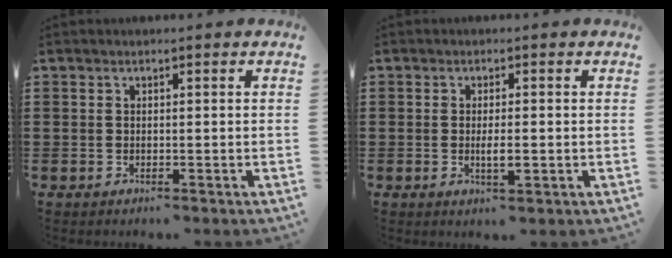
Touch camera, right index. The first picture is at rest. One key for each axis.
{"total": 2.7, "fx": -0.4, "fy": 0.6, "fz": 2.6, "tx": -0.046, "ty": -0.002, "tz": -0.007}